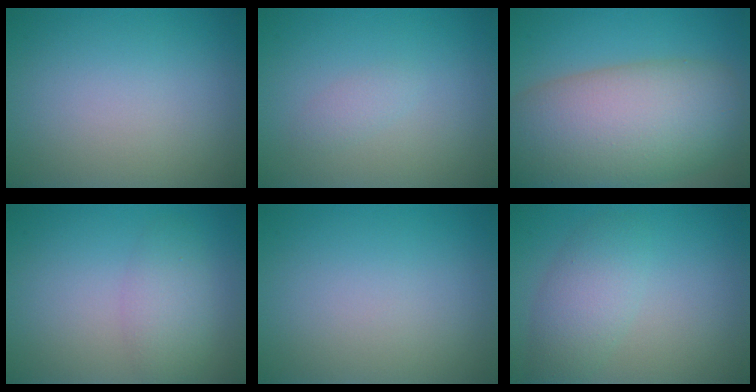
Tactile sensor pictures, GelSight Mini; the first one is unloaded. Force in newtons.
{"total": 1.1, "press": 1.1, "slide": 0.1}
{"total": 13.1, "press": 13.1, "slide": 0.8}
{"total": 2.8, "press": 2.8, "slide": 0.1}
{"total": 0.0}
{"total": 3.5, "press": 3.4, "slide": 0.2}